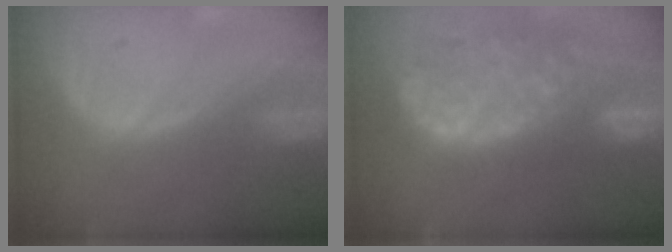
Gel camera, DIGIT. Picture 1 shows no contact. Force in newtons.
{"total": 13.1, "press": 10.9, "slide": 7.3}